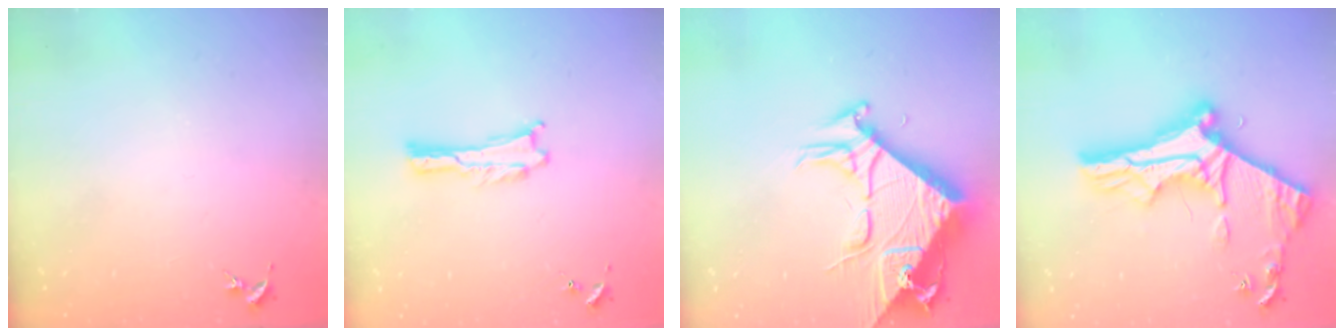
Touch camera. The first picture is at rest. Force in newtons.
{"total": 0.0}
{"total": 9.8, "press": 9.8, "slide": 1.1}
{"total": 11.2, "press": 11.1, "slide": 1.2}